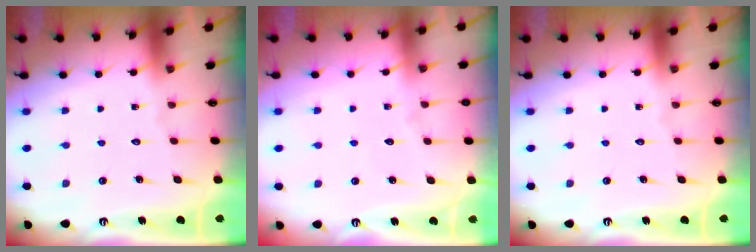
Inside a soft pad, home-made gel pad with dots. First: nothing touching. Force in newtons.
{"total": 3.0, "press": 3.0, "slide": 0.3}
{"total": 0.0}